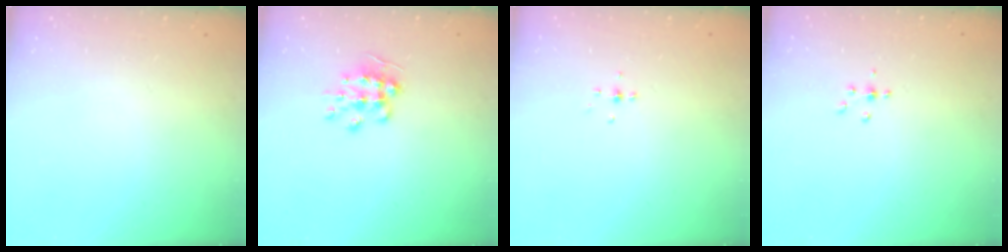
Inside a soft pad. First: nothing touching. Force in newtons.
{"total": 9.5, "press": 9.5, "slide": 0.7}
{"total": 2.8, "press": 2.7, "slide": 0.7}
{"total": 4.4, "press": 4.2, "slide": 1.4}